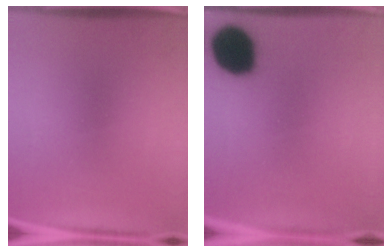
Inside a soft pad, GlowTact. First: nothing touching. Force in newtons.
{"total": 17.1}